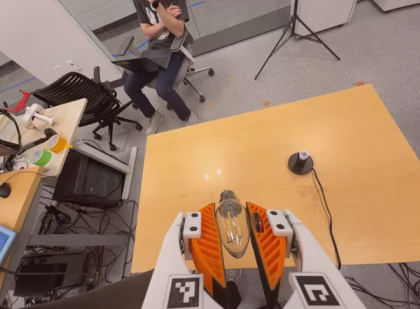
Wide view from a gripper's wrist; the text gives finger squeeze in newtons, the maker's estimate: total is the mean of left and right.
{"total": 14.8, "left": 16.5, "right": 13.1}